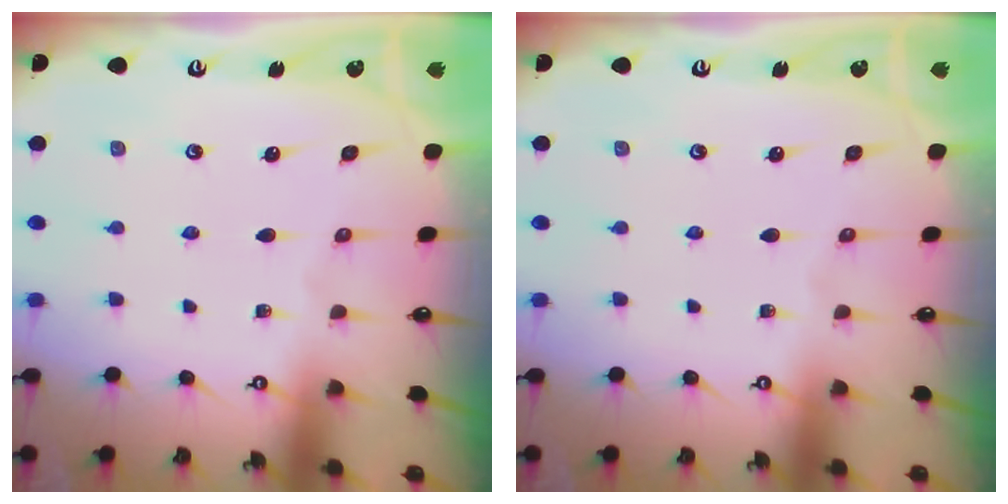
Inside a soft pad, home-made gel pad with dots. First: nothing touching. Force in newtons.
{"total": 0.0}